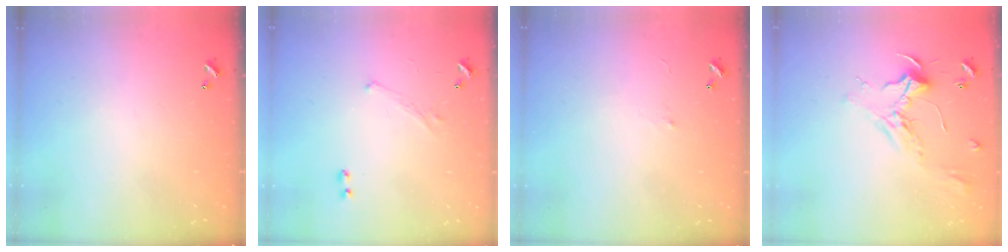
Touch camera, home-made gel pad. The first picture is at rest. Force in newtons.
{"total": 1.6, "press": 1.5, "slide": 0.6}
{"total": 0.6, "press": 0.0, "slide": 0.6}
{"total": 2.3, "press": 2.1, "slide": 0.9}